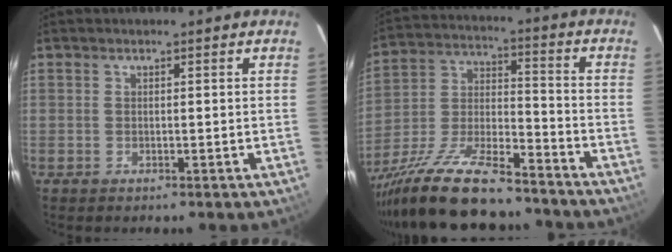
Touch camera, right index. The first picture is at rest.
{"total": 20.1, "force": [-15.9, 5.1, 11.2], "torque": [-0.231, -0.022, -0.268]}